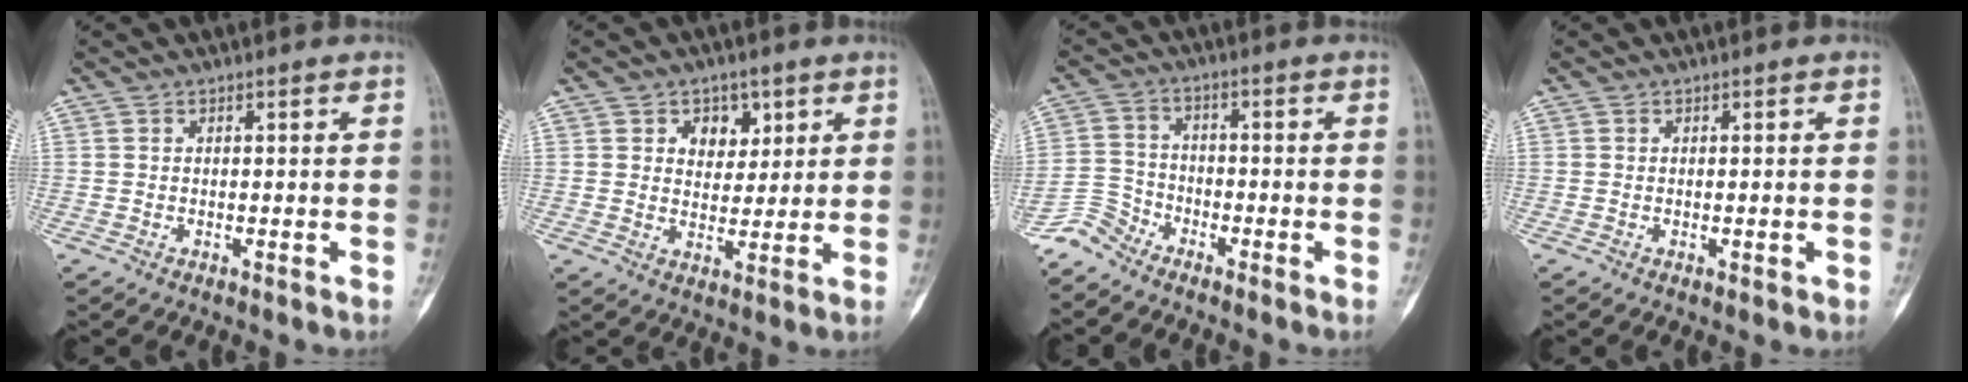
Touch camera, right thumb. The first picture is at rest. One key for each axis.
{"total": 5.5, "fx": 2.5, "fy": 4.2, "fz": 2.6, "tx": -0.008, "ty": -0.011, "tz": 0.037}
{"total": 4.9, "fx": -4.6, "fy": 1.7, "fz": -0.2, "tx": 0.004, "ty": 0.019, "tz": -0.106}
{"total": 1.0, "fx": -0.3, "fy": 0.3, "fz": 0.9, "tx": -0.010, "ty": -0.002, "tz": -0.003}